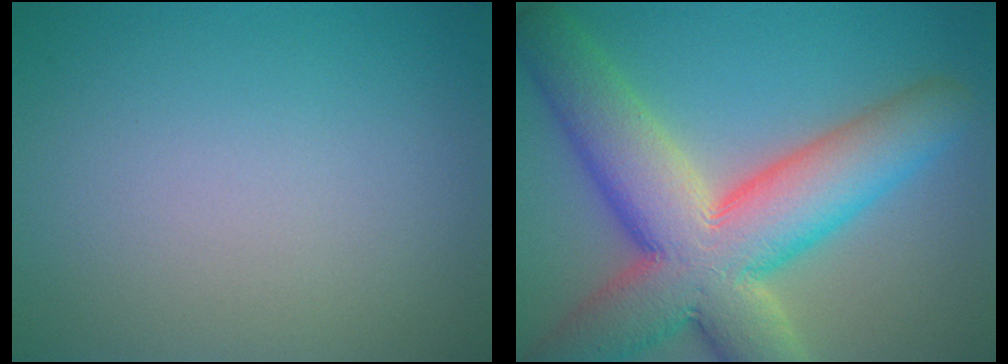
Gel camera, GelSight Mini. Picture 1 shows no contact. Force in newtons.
{"total": 13.1, "press": 13.1, "slide": 0.8}